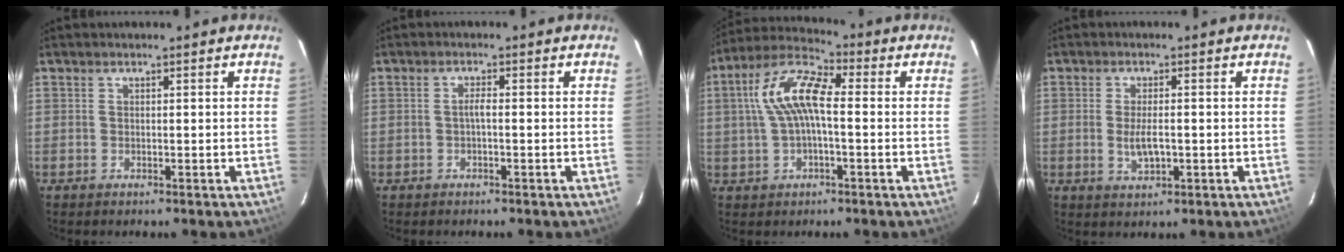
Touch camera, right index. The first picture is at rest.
{"total": 1.6, "force": [-0.4, 0.3, 1.5], "torque": [-0.027, 0.007, -0.008]}
{"total": 11.9, "force": [0.6, 5.0, 10.8], "torque": [-0.219, 0.027, 0.007]}
{"total": 4.5, "force": [-0.7, 1.8, 4.1], "torque": [-0.079, -0.004, -0.008]}